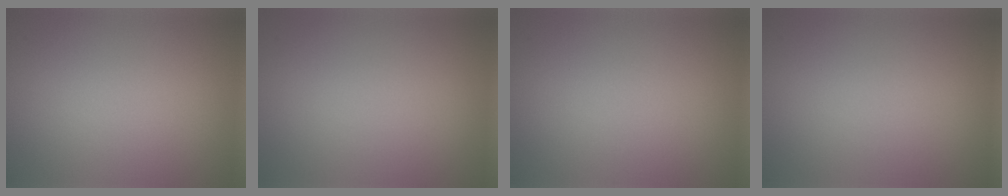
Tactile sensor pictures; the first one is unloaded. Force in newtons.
{"total": 0.0}
{"total": 0.0}
{"total": 0.0}